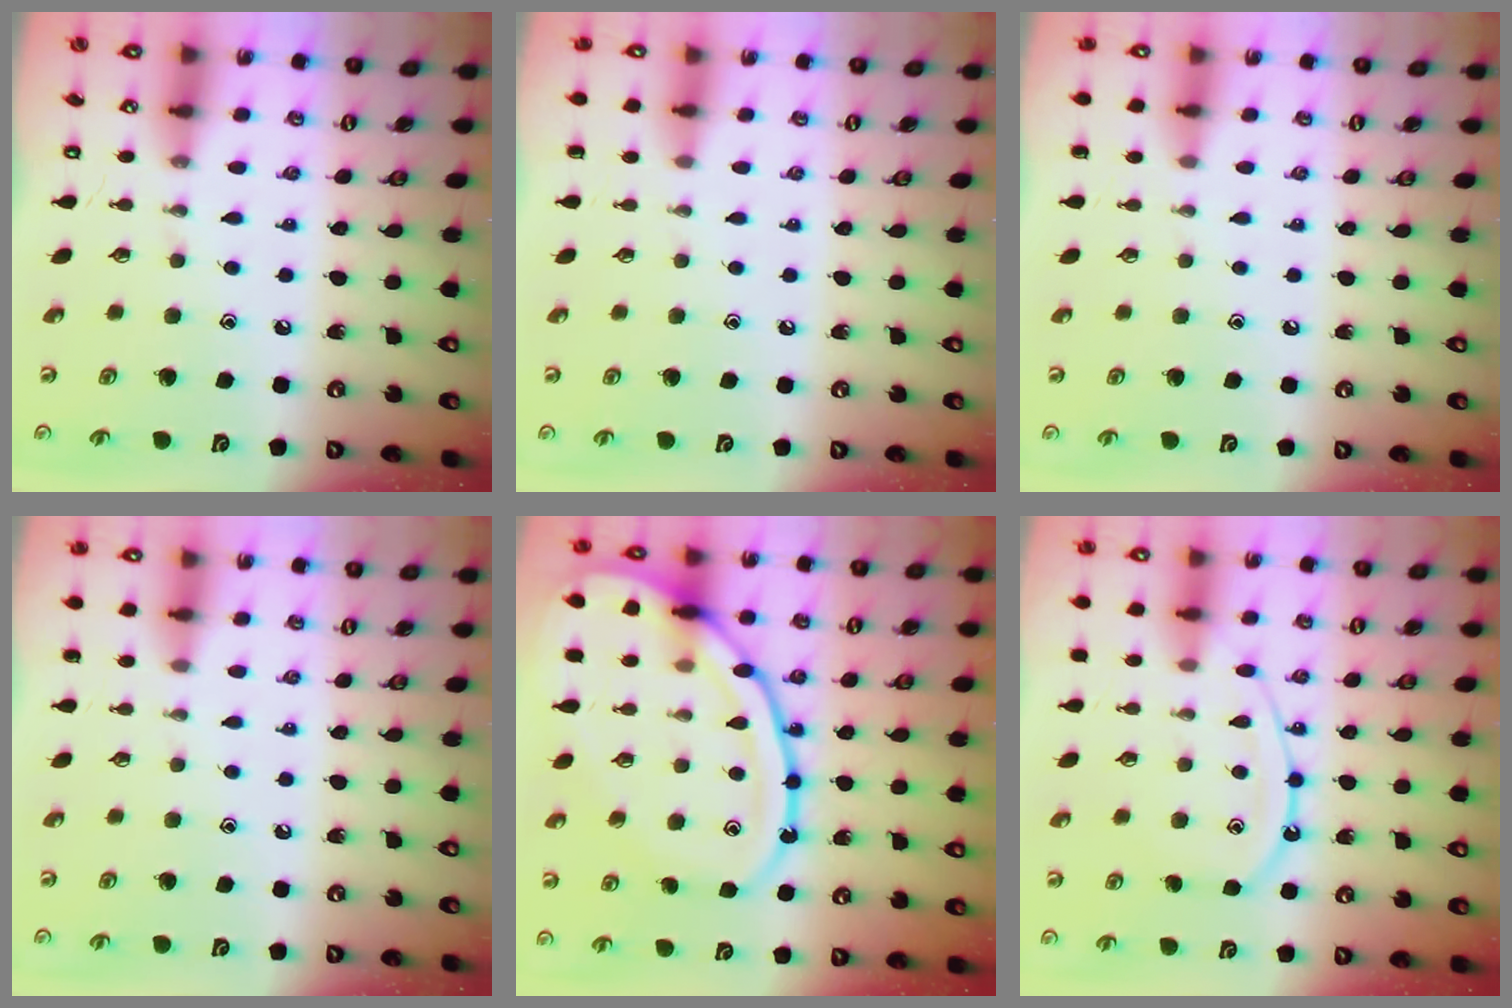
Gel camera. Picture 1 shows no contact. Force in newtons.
{"total": 0.0}
{"total": 0.0}
{"total": 0.0}
{"total": 20.7, "press": 20.6, "slide": 2.0}
{"total": 11.1, "press": 11.1, "slide": 1.2}